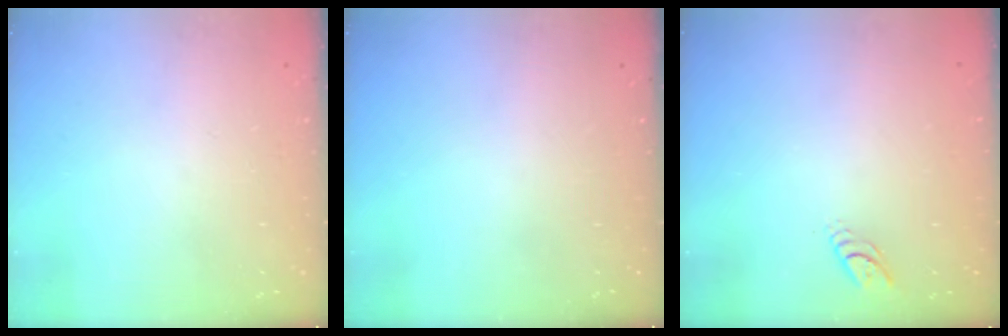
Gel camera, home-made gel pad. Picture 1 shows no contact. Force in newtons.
{"total": 0.0}
{"total": 3.6, "press": 3.6, "slide": 0.3}